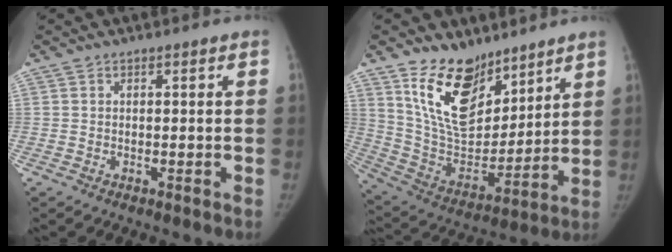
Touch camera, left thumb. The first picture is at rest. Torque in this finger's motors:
{"motor_torque": [0.69, -0.17, 1.47, -1.30, 0.53]}